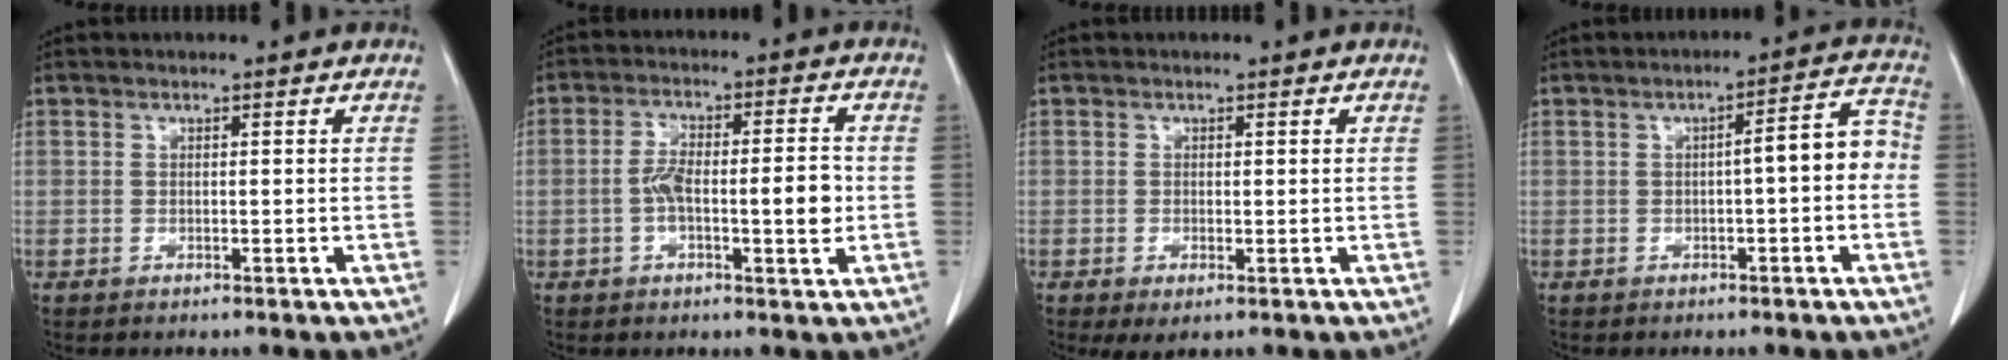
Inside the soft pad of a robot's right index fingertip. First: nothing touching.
{"total": 8.1, "force": [-1.3, 2.0, 7.8], "torque": [-0.145, 0.015, -0.022]}
{"total": 2.6, "force": [-1.2, 1.1, 2.0], "torque": [-0.029, -0.005, -0.012]}
{"total": 5.9, "force": [-0.6, 1.2, 5.7], "torque": [-0.069, 0.032, -0.009]}